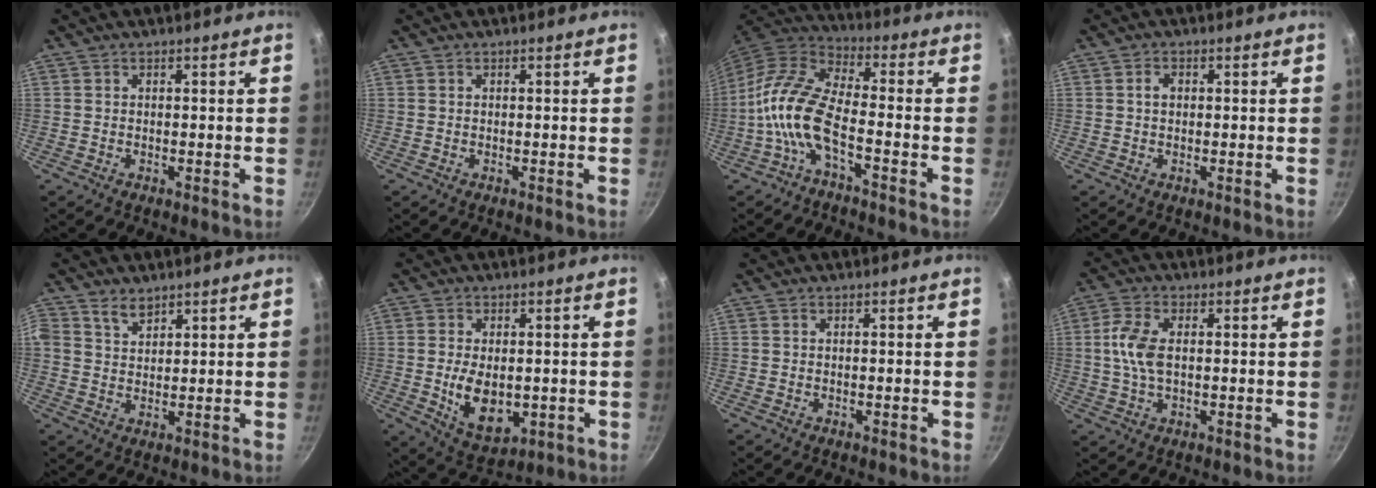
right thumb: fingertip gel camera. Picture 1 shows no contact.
{"total": 0.0}
{"total": 12.0, "force": [-4.4, 4.8, 10.0], "torque": [-0.207, 0.042, -0.100]}
{"total": 1.8, "force": [0.2, 1.4, 1.2], "torque": [-0.015, 0.005, 0.003]}
{"total": 3.4, "force": [2.5, 1.9, 1.3], "torque": [-0.018, -0.014, 0.045]}
{"total": 9.8, "force": [-1.0, 6.0, 7.7], "torque": [-0.117, -0.010, 0.003]}
{"total": 0.0}
{"total": 7.0, "force": [0.5, 3.9, 5.9], "torque": [-0.120, 0.008, 0.007]}